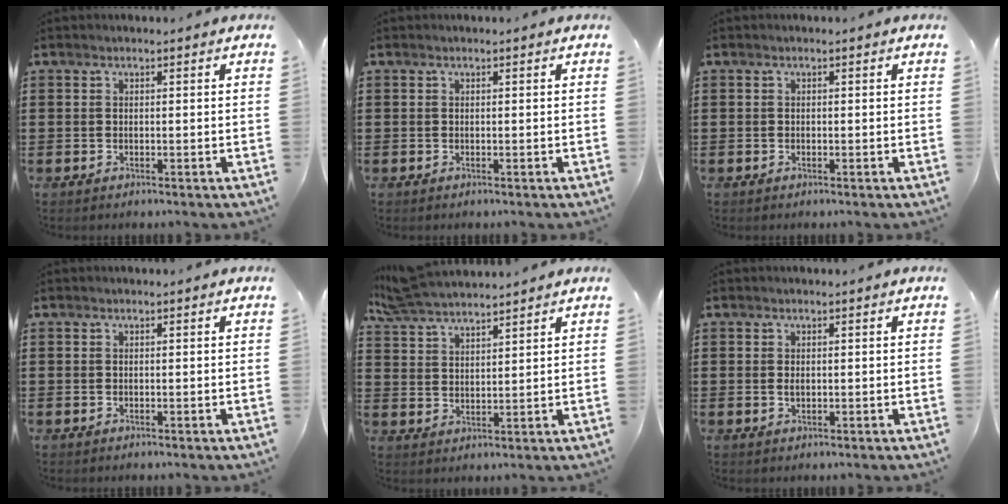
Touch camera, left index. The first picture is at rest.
{"total": 0.0}
{"total": 0.0}
{"total": 0.0}
{"total": 5.4, "force": [5.1, 0.7, 1.4], "torque": [-0.046, -0.016, 0.094]}
{"total": 1.0, "force": [0.1, 0.5, 0.8], "torque": [-0.019, 0.002, 0.002]}